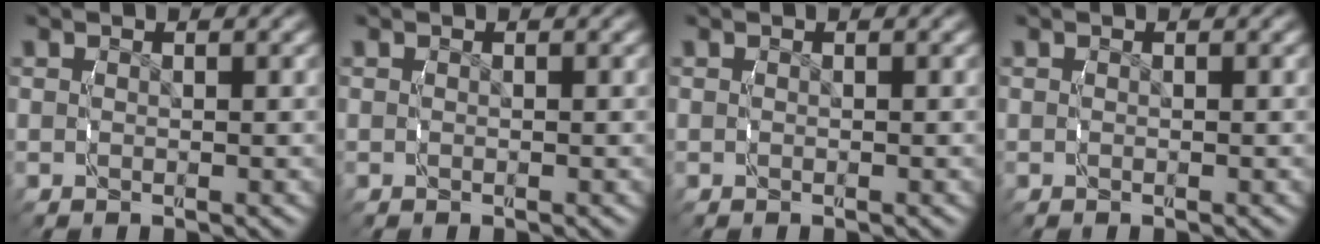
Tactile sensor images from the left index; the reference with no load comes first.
{"total": 0.0}
{"total": 0.0}
{"total": 0.0}